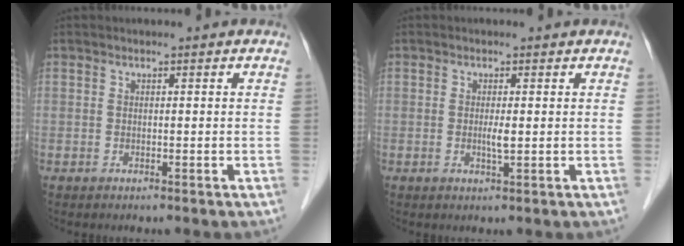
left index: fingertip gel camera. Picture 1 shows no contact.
{"total": 1.6, "force": [0.1, 0.1, 1.6], "torque": [-0.031, -0.001, 0.001]}